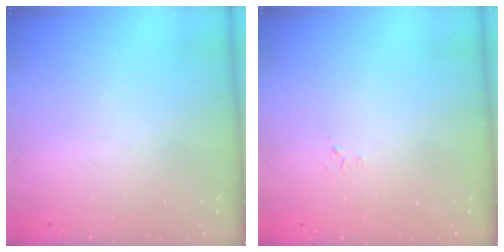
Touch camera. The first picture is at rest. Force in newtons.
{"total": 2.6, "press": 2.6, "slide": 0.4}